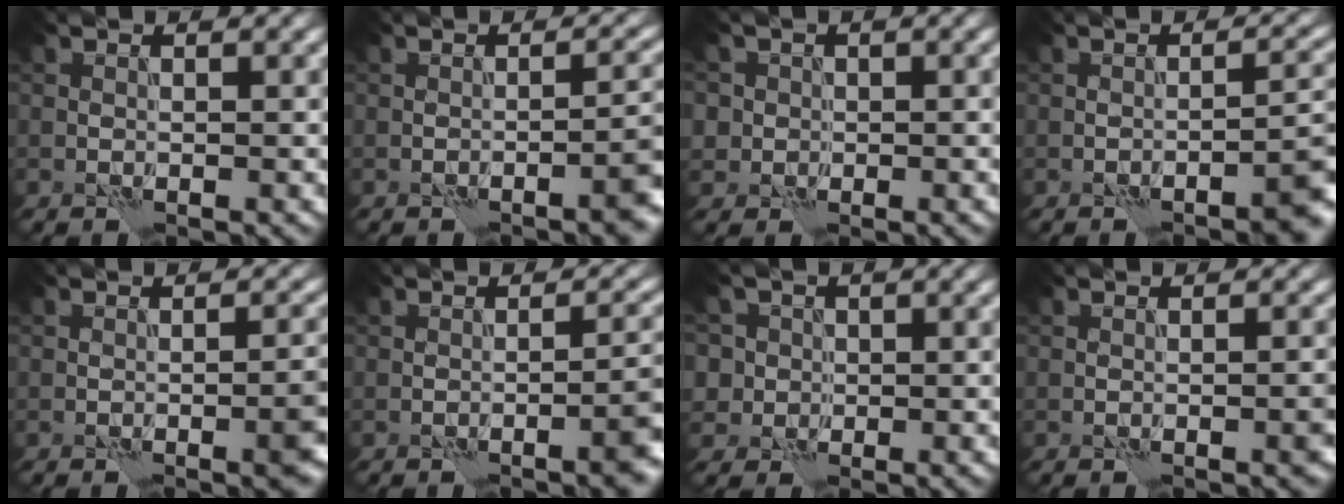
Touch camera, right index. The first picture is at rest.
{"total": 3.5, "force": [-1.7, 0.8, 2.9], "torque": [-0.034, 0.010, -0.029]}
{"total": 3.0, "force": [0.4, 2.9, 0.6], "torque": [0.006, 0.015, -0.005]}
{"total": 3.6, "force": [-2.4, 0.5, 2.7], "torque": [-0.031, 0.014, -0.036]}
{"total": 4.0, "force": [-1.5, 1.0, 3.5], "torque": [-0.044, 0.004, -0.020]}
{"total": 4.1, "force": [-1.9, 1.0, 3.5], "torque": [-0.038, 0.010, -0.030]}
{"total": 5.1, "force": [1.3, 4.7, 1.5], "torque": [-0.028, 0.030, 0.000]}
{"total": 1.6, "force": [-0.6, 0.2, 1.4], "torque": [-0.018, 0.002, -0.009]}